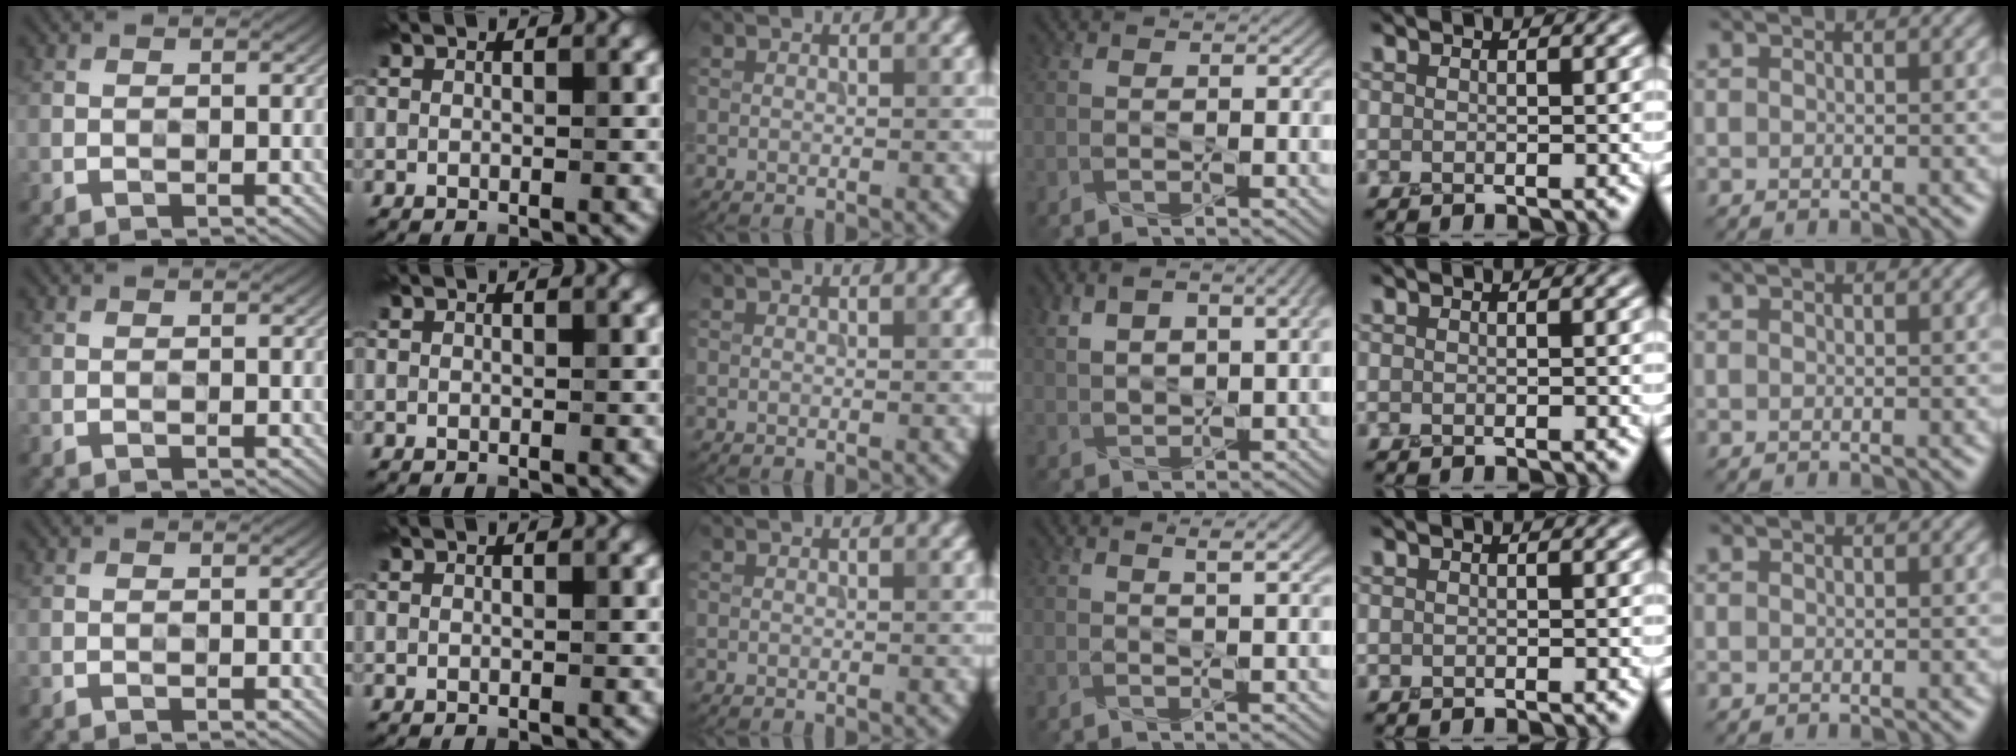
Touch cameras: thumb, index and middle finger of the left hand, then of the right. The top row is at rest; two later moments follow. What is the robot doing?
{"motion": "squeeze", "object": "air blower"}